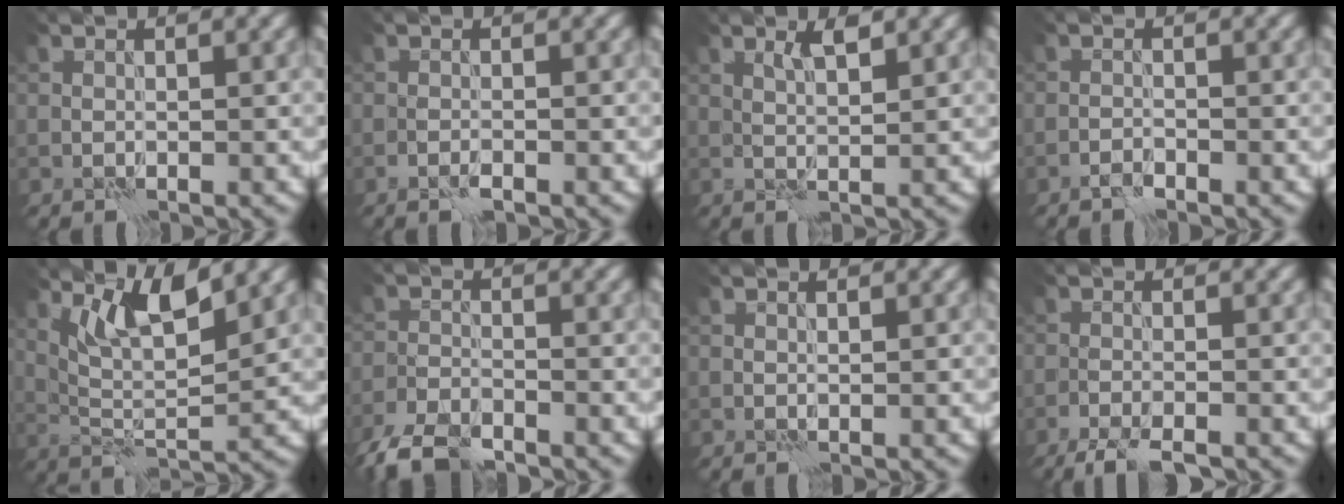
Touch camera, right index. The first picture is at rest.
{"total": 1.0, "force": [-0.7, 0.2, 0.7], "torque": [-0.015, 0.002, -0.015]}
{"total": 1.8, "force": [1.3, 0.1, 1.2], "torque": [-0.022, -0.001, 0.023]}
{"total": 1.1, "force": [-0.9, 0.3, 0.4], "torque": [-0.007, 0.005, -0.021]}
{"total": 5.6, "force": [3.7, 1.1, 4.0], "torque": [-0.077, -0.007, 0.073]}
{"total": 5.3, "force": [-4.4, 1.7, 2.4], "torque": [-0.045, -0.009, -0.093]}
{"total": 0.0}
{"total": 3.7, "force": [-3.1, 0.5, 2.0], "torque": [-0.044, -0.017, -0.054]}